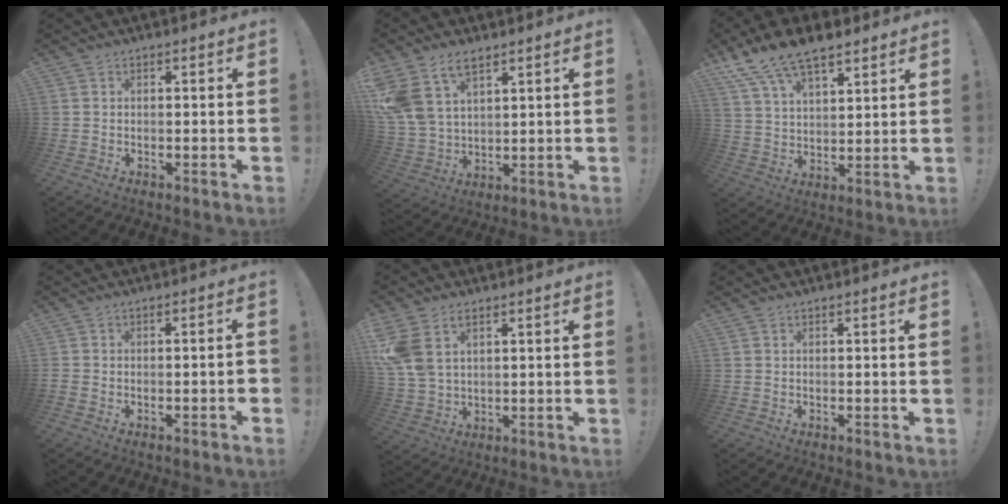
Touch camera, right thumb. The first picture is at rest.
{"total": 12.1, "force": [7.5, 7.2, 6.2], "torque": [-0.135, -0.035, 0.149]}
{"total": 12.4, "force": [9.3, 5.1, 6.3], "torque": [-0.115, -0.053, 0.173]}
{"total": 3.0, "force": [-1.4, 0.5, 2.6], "torque": [-0.039, 0.002, -0.020]}
{"total": 8.8, "force": [4.2, 5.5, 5.5], "torque": [-0.105, -0.015, 0.083]}
{"total": 0.0}